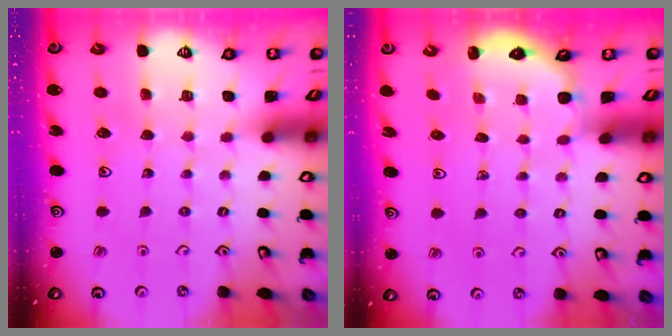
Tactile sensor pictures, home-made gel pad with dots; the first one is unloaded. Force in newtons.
{"total": 3.0, "press": 2.6, "slide": 1.4}